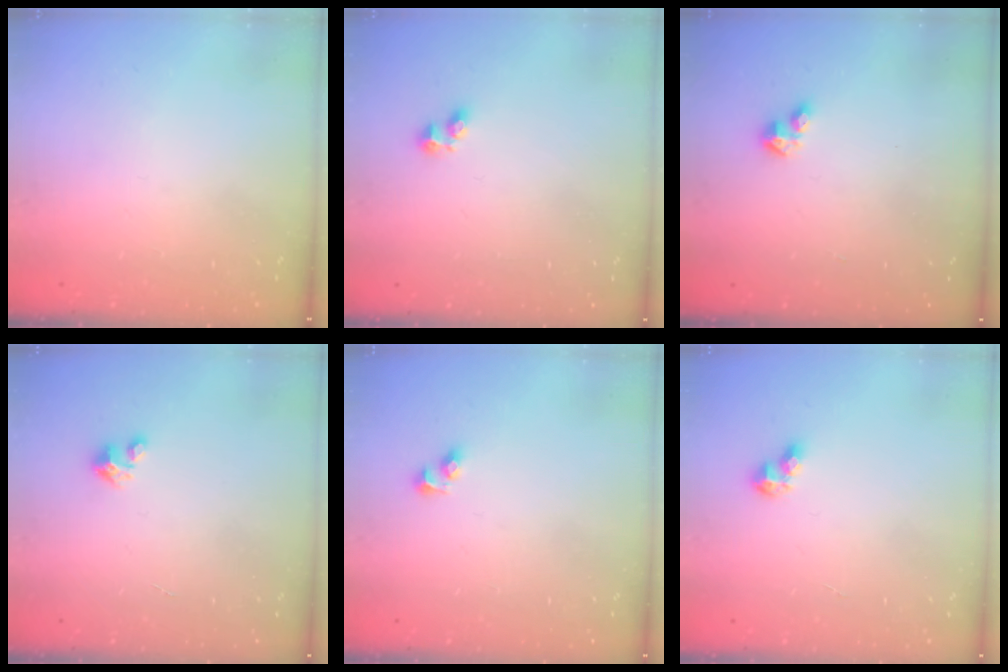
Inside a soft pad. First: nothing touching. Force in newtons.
{"total": 2.2, "press": 2.2, "slide": 0.5}
{"total": 2.9, "press": 2.8, "slide": 0.6}
{"total": 3.6, "press": 3.5, "slide": 0.2}
{"total": 2.7, "press": 2.5, "slide": 1.2}
{"total": 3.5, "press": 3.5, "slide": 0.3}